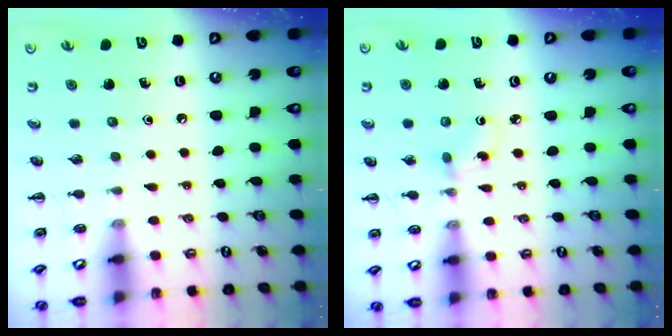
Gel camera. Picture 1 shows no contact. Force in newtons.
{"total": 2.2, "press": 2.0, "slide": 0.9}